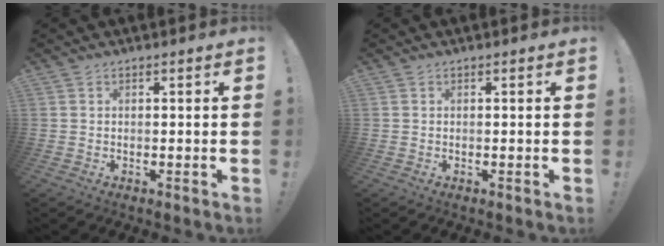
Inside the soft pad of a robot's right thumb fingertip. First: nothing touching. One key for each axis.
{"total": 0.0}